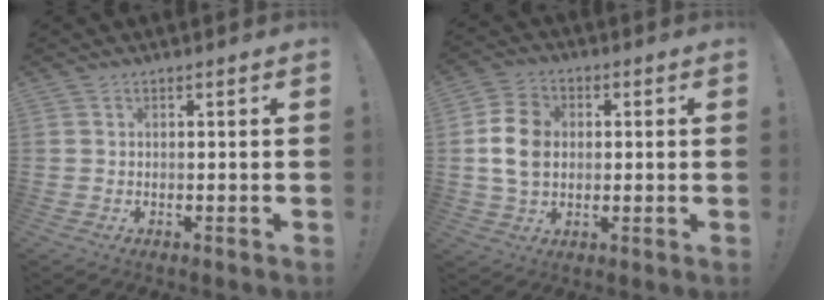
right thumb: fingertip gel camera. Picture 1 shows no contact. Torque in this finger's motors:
{"motor_torque": [-0.14, 0.39, 0.09, 0.12, 0.08]}